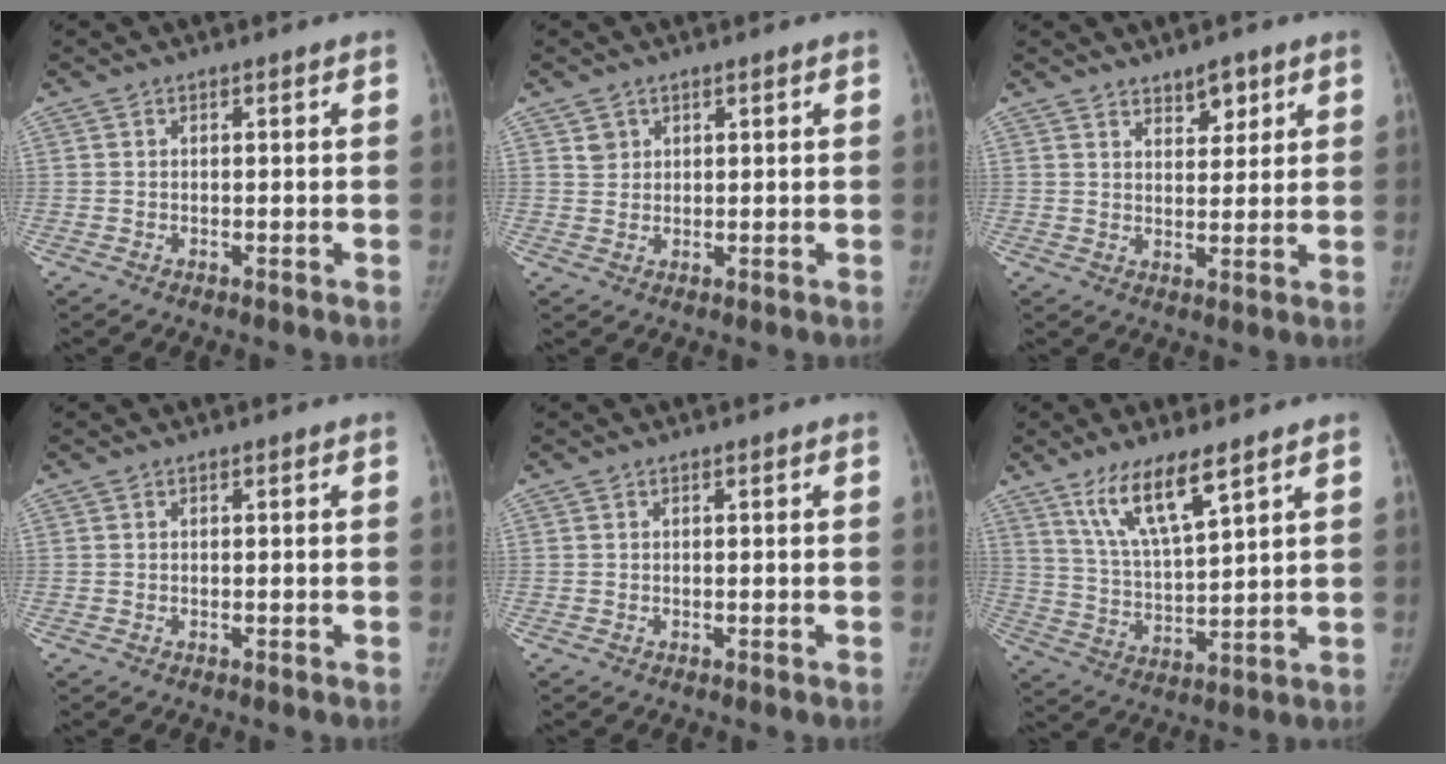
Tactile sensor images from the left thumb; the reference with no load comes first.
{"total": 2.0, "force": [1.2, 1.6, 0.1], "torque": [0.016, -0.006, 0.017]}
{"total": 4.2, "force": [2.8, 2.3, 2.1], "torque": [-0.004, -0.019, 0.045]}
{"total": 0.0}
{"total": 0.0}
{"total": 10.8, "force": [7.0, 2.5, 7.9], "torque": [-0.140, -0.038, 0.143]}